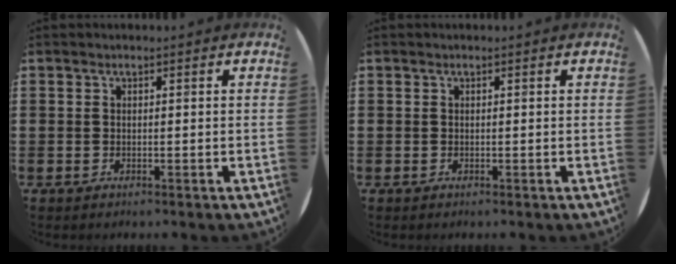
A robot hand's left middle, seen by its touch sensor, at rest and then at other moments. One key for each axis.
{"total": 0.0}